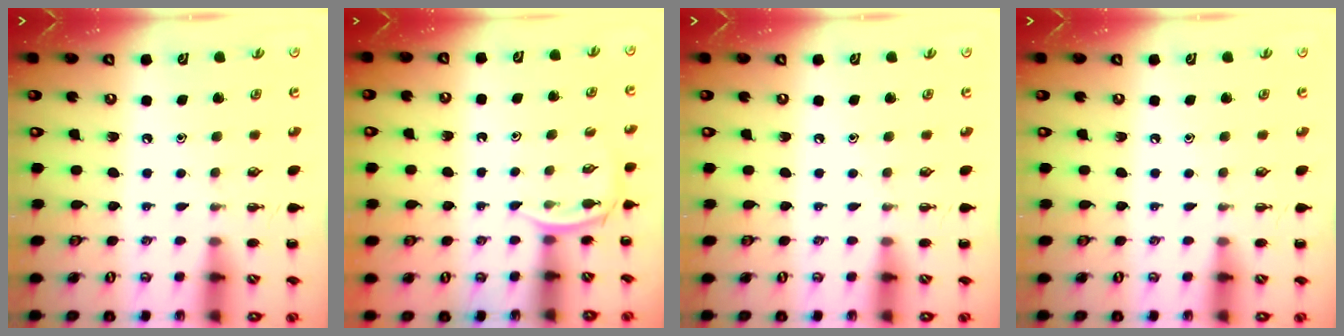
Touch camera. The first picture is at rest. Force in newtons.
{"total": 3.3, "press": 3.1, "slide": 1.1}
{"total": 0.0}
{"total": 0.0}